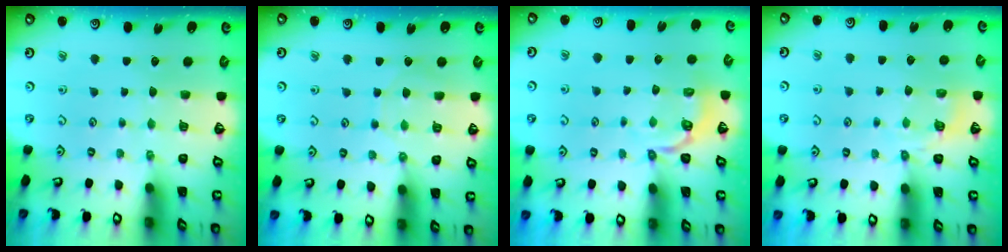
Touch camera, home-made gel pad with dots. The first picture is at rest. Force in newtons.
{"total": 3.3, "press": 3.2, "slide": 0.4}
{"total": 3.4, "press": 2.6, "slide": 2.2}
{"total": 4.3, "press": 3.8, "slide": 2.0}